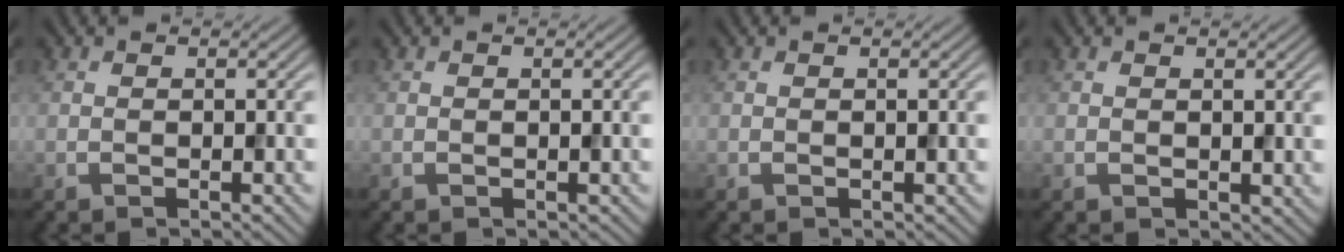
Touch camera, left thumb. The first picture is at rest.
{"total": 0.0}
{"total": 0.0}
{"total": 0.7, "force": [0.5, 0.4, 0.1], "torque": [-0.003, -0.005, 0.011]}